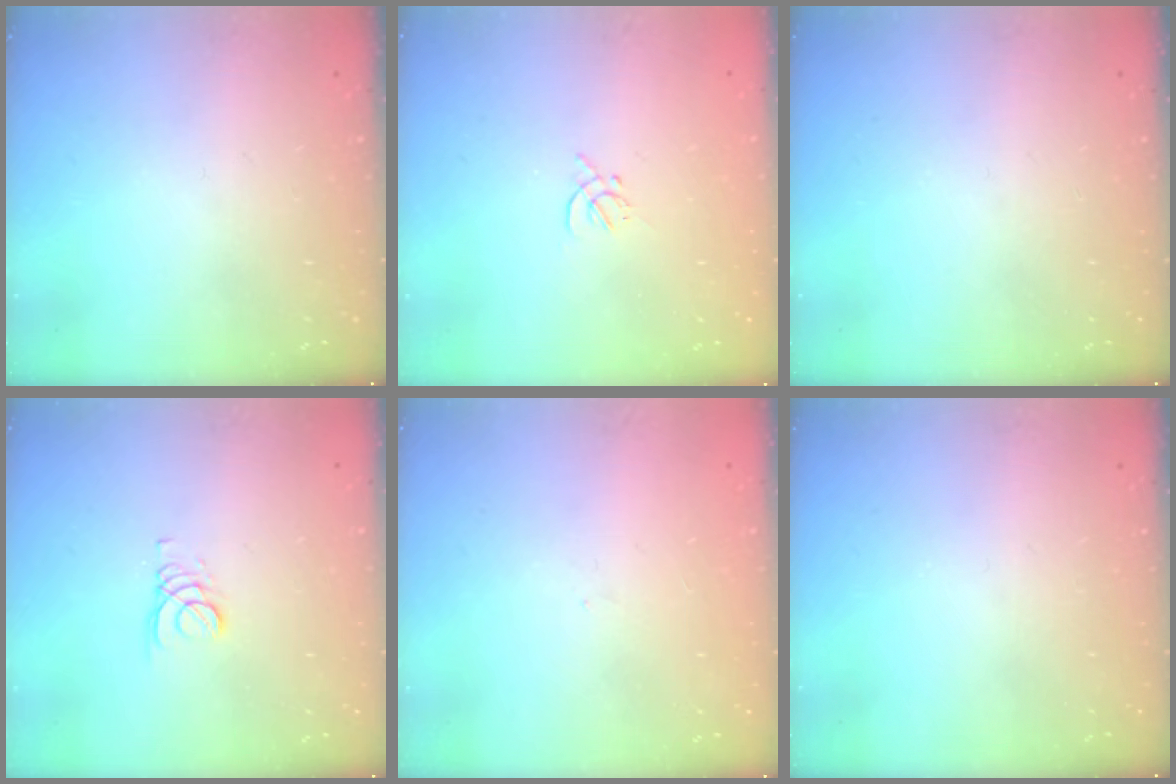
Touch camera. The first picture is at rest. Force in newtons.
{"total": 1.4, "press": 1.3, "slide": 0.5}
{"total": 0.0}
{"total": 2.1, "press": 2.1, "slide": 0.1}
{"total": 0.0}
{"total": 0.0}